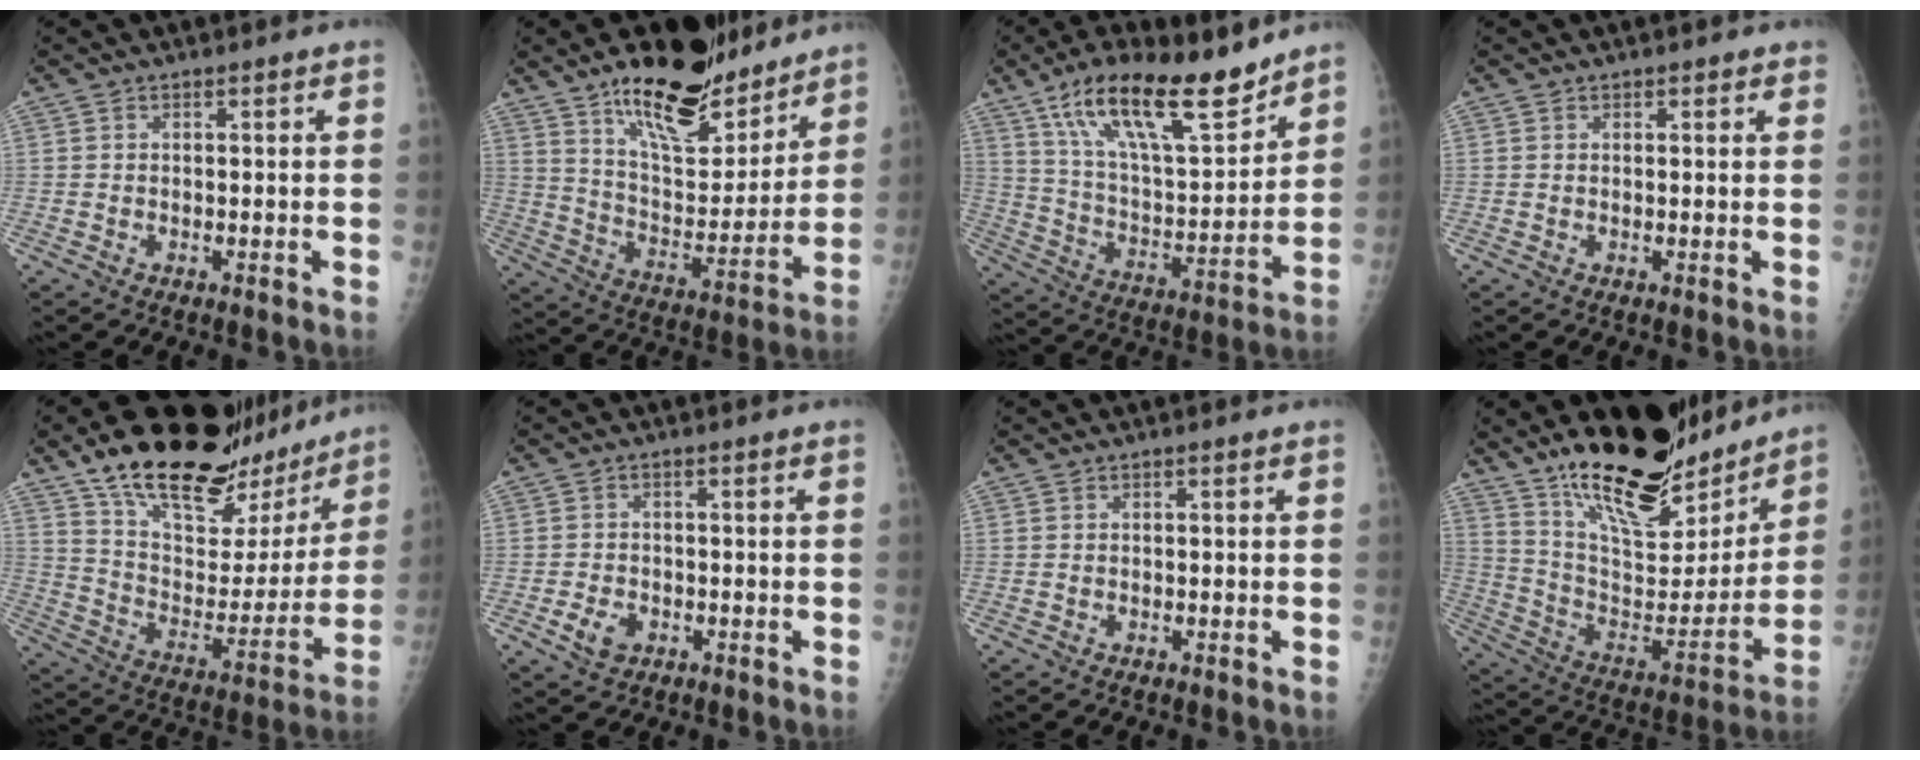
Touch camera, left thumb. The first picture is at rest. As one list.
[{"total": 20.2, "force": [14.7, 7.7, 11.5], "torque": [-0.130, -0.094, 0.245]}, {"total": 20.8, "force": [14.6, 6.4, 13.4], "torque": [-0.198, -0.070, 0.256]}, {"total": 1.1, "force": [0.9, 0.6, 0.3], "torque": [0.009, -0.005, 0.006]}, {"total": 29.8, "force": [21.9, 12.4, 16.0], "torque": [-0.214, -0.069, 0.335]}, {"total": 3.9, "force": [-1.5, 2.9, 2.1], "torque": [-0.034, 0.001, -0.021]}, {"total": 0.0}, {"total": 26.6, "force": [19.7, 9.9, 14.8], "torque": [-0.197, -0.093, 0.325]}]